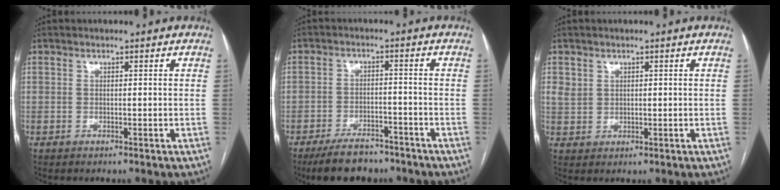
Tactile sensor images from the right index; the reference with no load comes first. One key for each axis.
{"total": 8.2, "fx": -6.7, "fy": 3.2, "fz": 3.5, "tx": -0.058, "ty": -0.005, "tz": -0.111}
{"total": 2.6, "fx": 1.2, "fy": 2.2, "fz": 0.8, "tx": -0.015, "ty": 0.005, "tz": 0.027}